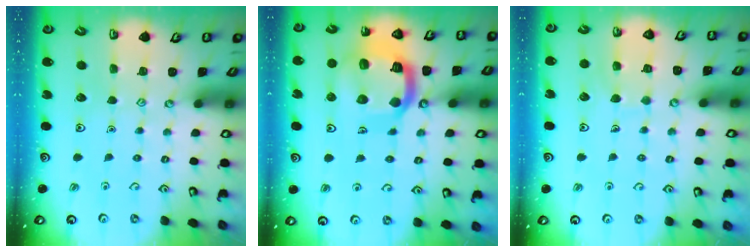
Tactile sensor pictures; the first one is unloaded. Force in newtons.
{"total": 18.4, "press": 18.3, "slide": 1.9}
{"total": 6.7, "press": 6.7, "slide": 0.4}